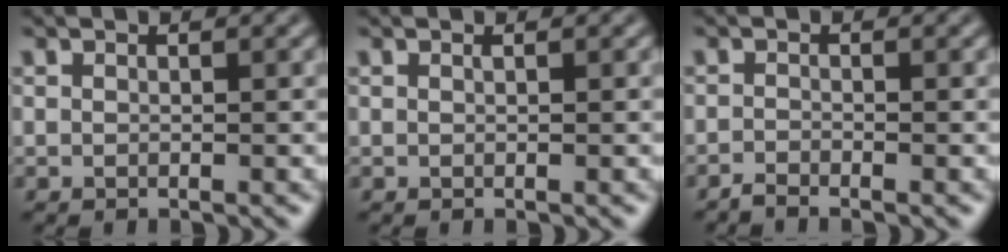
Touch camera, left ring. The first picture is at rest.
{"total": 0.0}
{"total": 1.1, "force": [-1.0, 0.0, 0.5], "torque": [-0.008, -0.001, -0.023]}